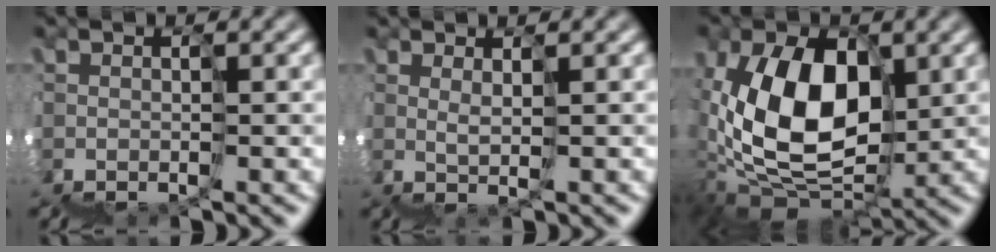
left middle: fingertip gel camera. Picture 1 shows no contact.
{"total": 2.7, "force": [2.4, -0.8, -0.9], "torque": [0.029, 0.026, 0.040]}
{"total": 8.1, "force": [2.9, 5.2, 5.6], "torque": [-0.101, 0.032, 0.043]}